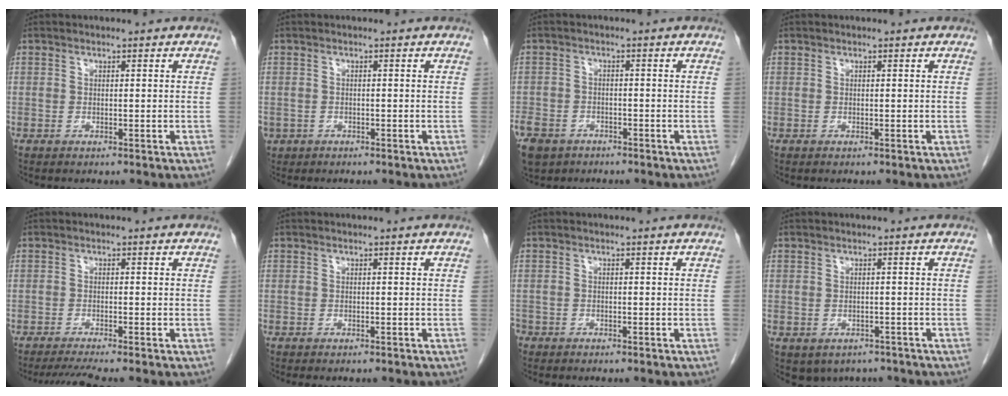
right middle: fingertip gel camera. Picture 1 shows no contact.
{"total": 2.1, "force": [-1.2, 1.7, 0.2], "torque": [-0.008, 0.002, -0.019]}
{"total": 11.2, "force": [-6.9, 7.8, 4.1], "torque": [-0.125, -0.009, -0.107]}
{"total": 0.0}
{"total": 3.3, "force": [-2.8, -0.8, 1.5], "torque": [-0.029, -0.012, -0.052]}
{"total": 1.5, "force": [-1.3, 0.5, 0.6], "torque": [-0.011, -0.003, -0.014]}
{"total": 2.1, "force": [-1.6, 1.3, 0.3], "torque": [-0.013, 0.001, -0.032]}
{"total": 4.6, "force": [-3.4, 3.0, 0.9], "torque": [-0.003, 0.009, -0.041]}